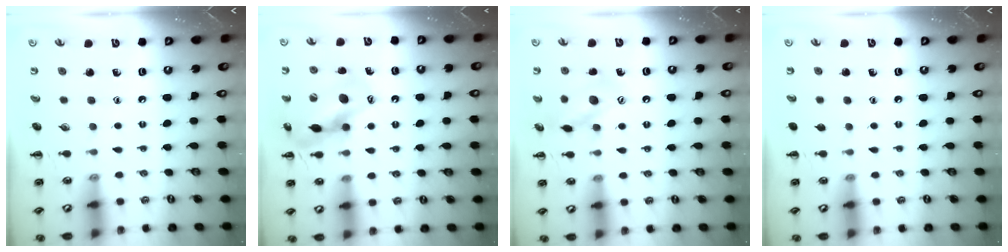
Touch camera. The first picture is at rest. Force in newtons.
{"total": 13.6, "press": 13.2, "slide": 3.6}
{"total": 13.4, "press": 13.2, "slide": 2.5}
{"total": 0.0}